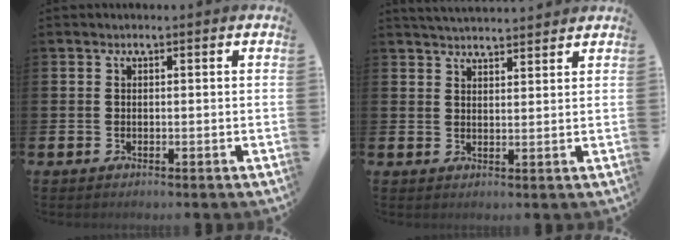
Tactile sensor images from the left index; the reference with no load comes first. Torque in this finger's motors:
{"motor_torque": [0.66, -0.91, 0.20, 0.03]}